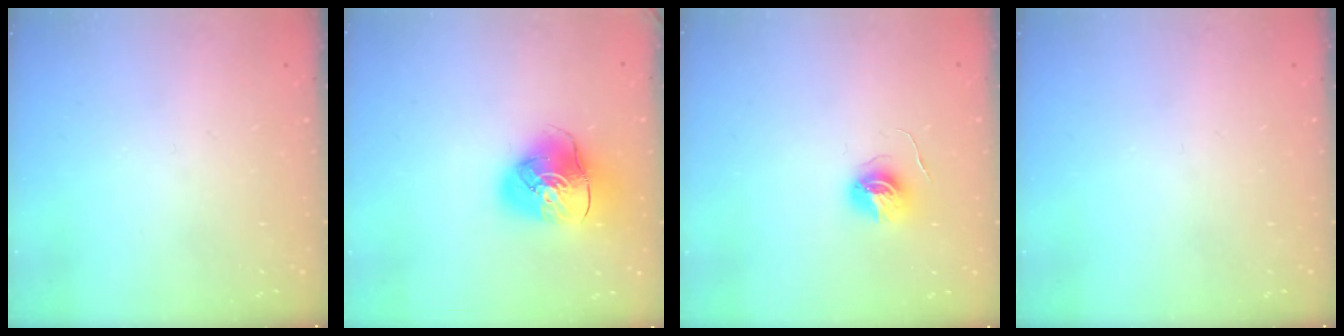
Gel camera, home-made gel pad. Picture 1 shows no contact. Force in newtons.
{"total": 11.3, "press": 11.1, "slide": 1.7}
{"total": 5.9, "press": 5.9, "slide": 0.4}
{"total": 0.0}